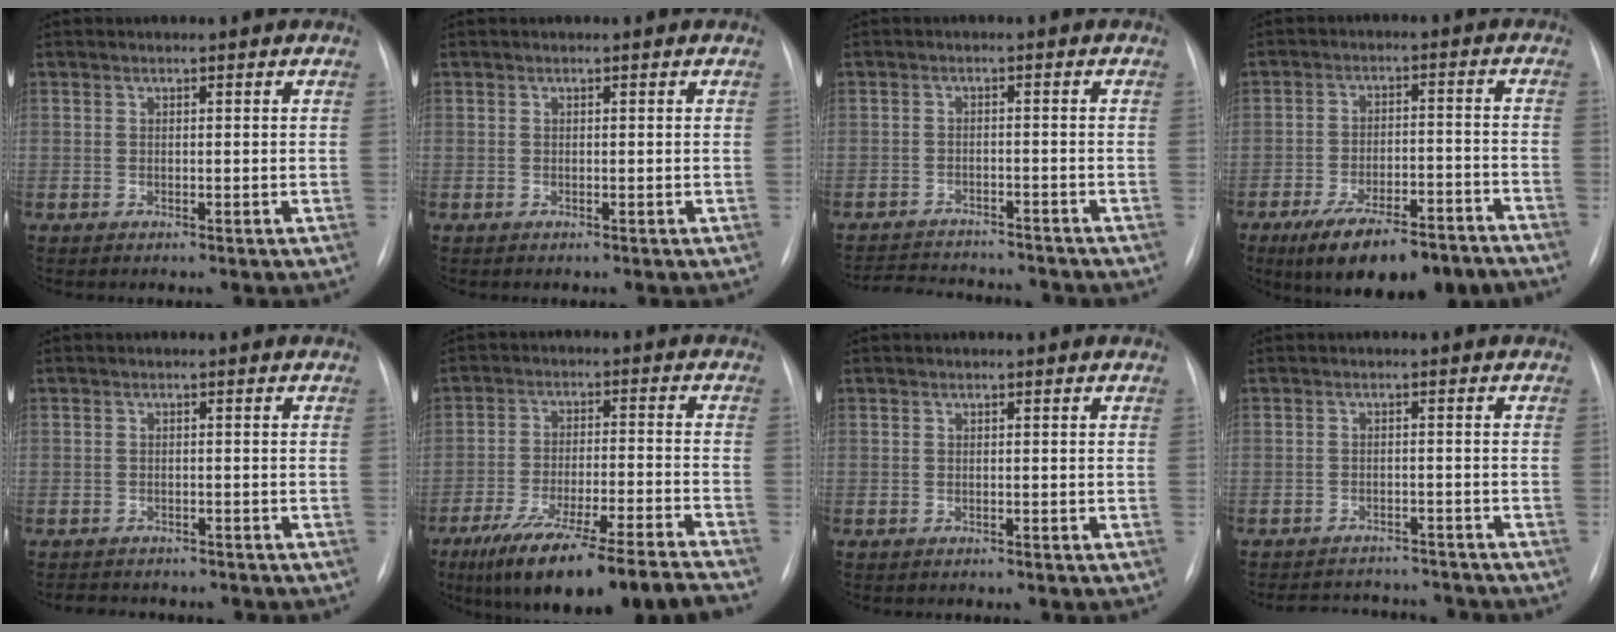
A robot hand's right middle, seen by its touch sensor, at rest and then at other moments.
{"total": 0.0}
{"total": 11.5, "force": [-10.9, 2.1, 3.0], "torque": [-0.058, 0.004, -0.148]}
{"total": 15.1, "force": [-11.7, 4.0, 8.7], "torque": [-0.117, 0.006, -0.179]}
{"total": 5.7, "force": [-5.0, 2.4, 1.4], "torque": [-0.017, 0.001, -0.063]}
{"total": 18.2, "force": [-14.8, -0.3, 10.5], "torque": [-0.145, -0.021, -0.237]}
{"total": 0.0}
{"total": 9.4, "force": [-9.1, 2.2, 1.4], "torque": [-0.024, 0.012, -0.117]}